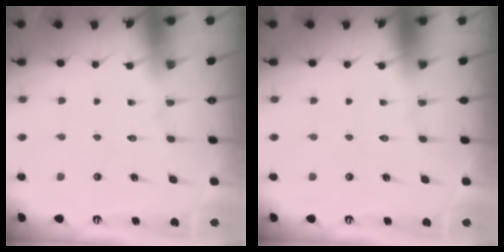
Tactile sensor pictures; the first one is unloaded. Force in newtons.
{"total": 0.0}